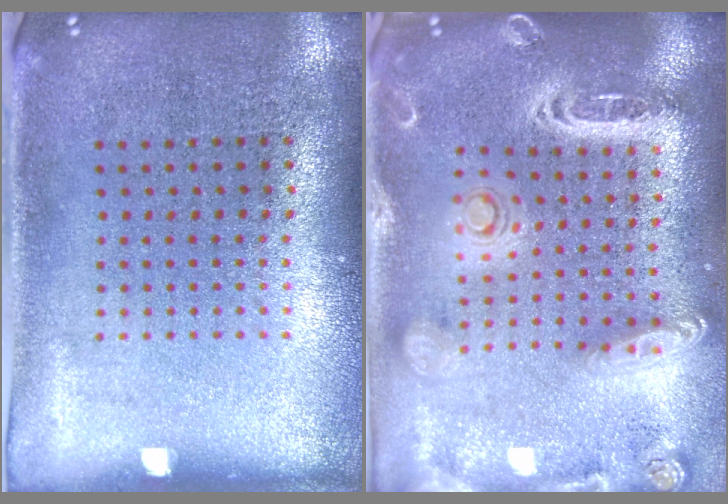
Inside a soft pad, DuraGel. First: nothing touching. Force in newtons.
{"total": 2.7, "press": 2.3, "slide": 1.4}